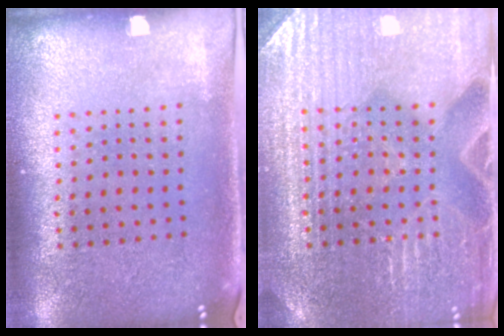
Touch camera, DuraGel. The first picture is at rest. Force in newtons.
{"total": 4.2, "press": 4.0, "slide": 1.3}